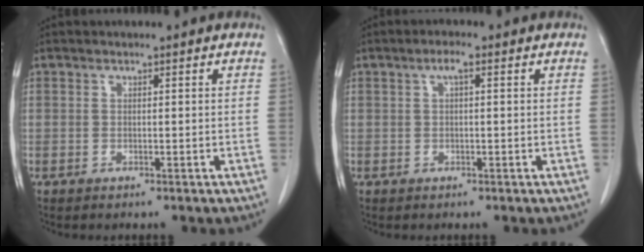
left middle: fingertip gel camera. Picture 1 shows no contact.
{"total": 1.8, "force": [0.7, 0.3, 1.7], "torque": [-0.030, 0.006, 0.010]}